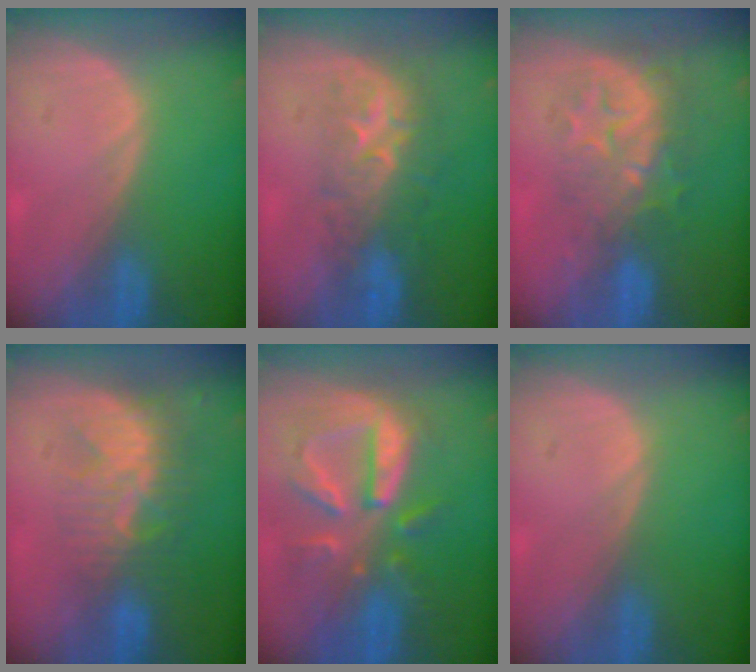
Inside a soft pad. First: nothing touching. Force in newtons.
{"total": 8.1, "press": 7.7, "slide": 2.5}
{"total": 9.2, "press": 7.9, "slide": 4.7}
{"total": 8.7, "press": 7.6, "slide": 4.2}
{"total": 10.3, "press": 9.2, "slide": 4.6}
{"total": 0.0}